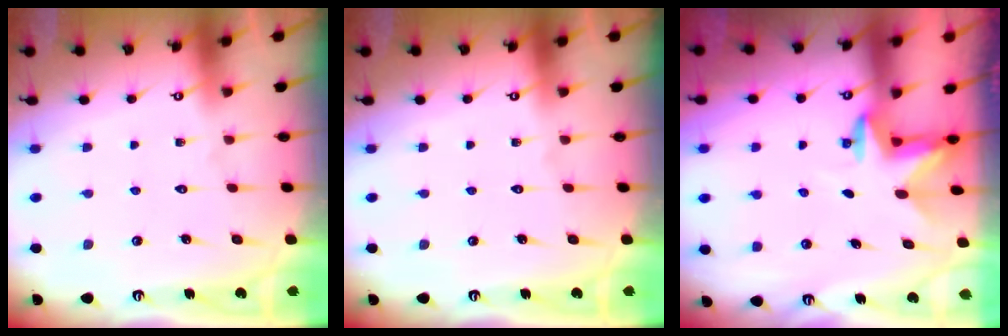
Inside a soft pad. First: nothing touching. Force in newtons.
{"total": 0.0}
{"total": 2.9, "press": 2.8, "slide": 0.7}